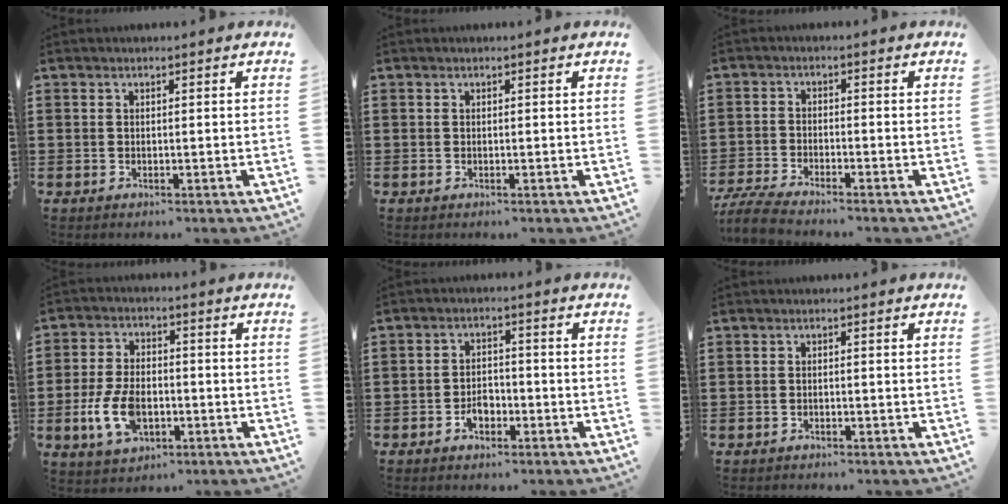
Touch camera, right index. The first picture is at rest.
{"total": 0.0}
{"total": 4.3, "force": [-4.1, -0.1, 1.3], "torque": [-0.043, -0.015, -0.086]}
{"total": 8.8, "force": [-2.6, 5.3, 6.6], "torque": [-0.160, -0.003, -0.050]}
{"total": 3.0, "force": [-1.6, 1.9, 1.8], "torque": [-0.036, 0.002, -0.030]}
{"total": 0.5, "force": [-0.5, 0.1, 0.1], "torque": [-0.004, -0.003, -0.010]}